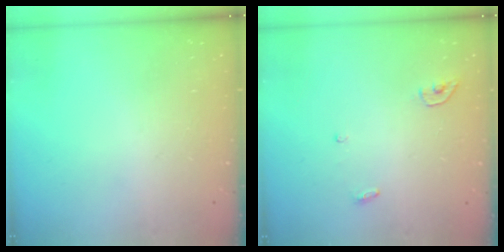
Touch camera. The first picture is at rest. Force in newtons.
{"total": 3.4, "press": 3.4, "slide": 0.3}